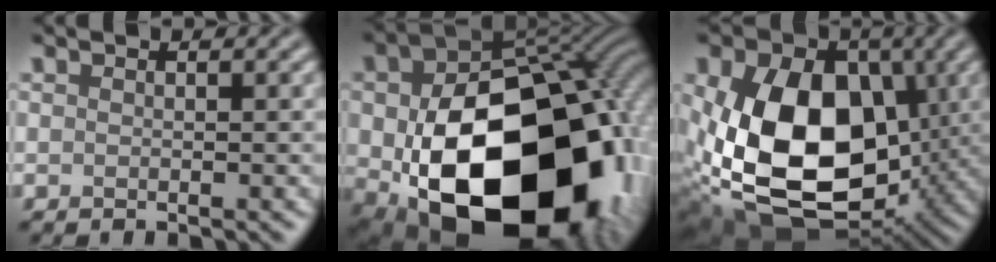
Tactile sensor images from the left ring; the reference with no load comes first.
{"total": 22.7, "force": [-4.6, 16.2, 15.1], "torque": [-0.302, -0.092, -0.011]}
{"total": 15.5, "force": [0.0, 10.5, 11.4], "torque": [-0.213, -0.021, -0.004]}